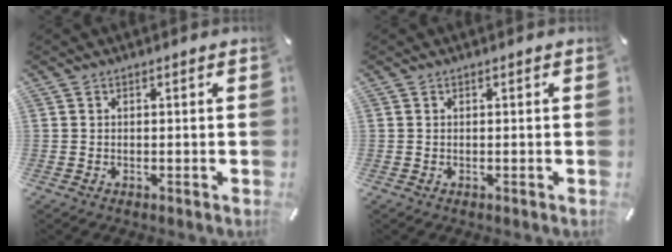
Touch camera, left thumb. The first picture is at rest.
{"total": 0.0}